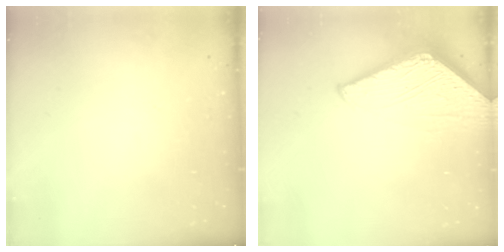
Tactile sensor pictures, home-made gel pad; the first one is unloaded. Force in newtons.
{"total": 5.6, "press": 5.6, "slide": 0.5}